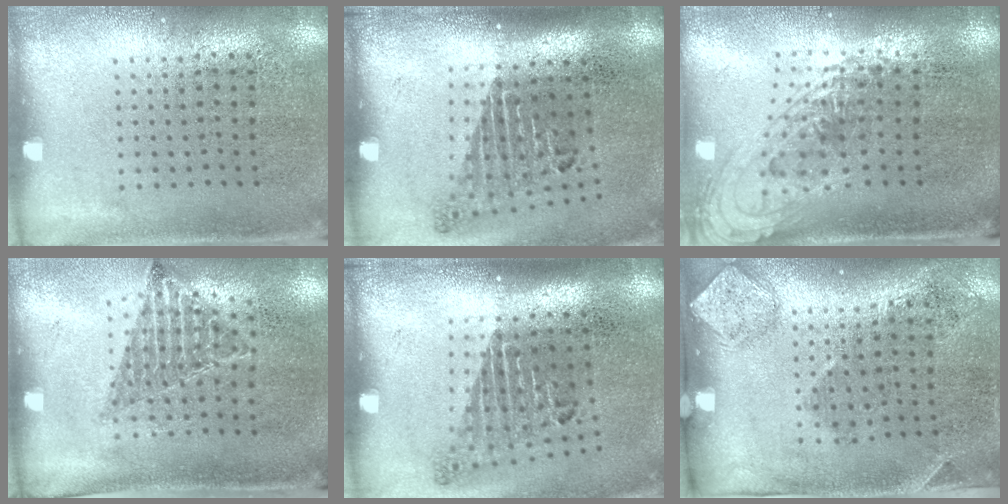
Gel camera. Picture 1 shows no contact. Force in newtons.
{"total": 1.8, "press": 1.3, "slide": 1.3}
{"total": 1.5, "press": 1.2, "slide": 0.9}
{"total": 0.9, "press": 0.8, "slide": 0.2}
{"total": 1.8, "press": 1.3, "slide": 1.3}
{"total": 1.8, "press": 1.1, "slide": 1.4}